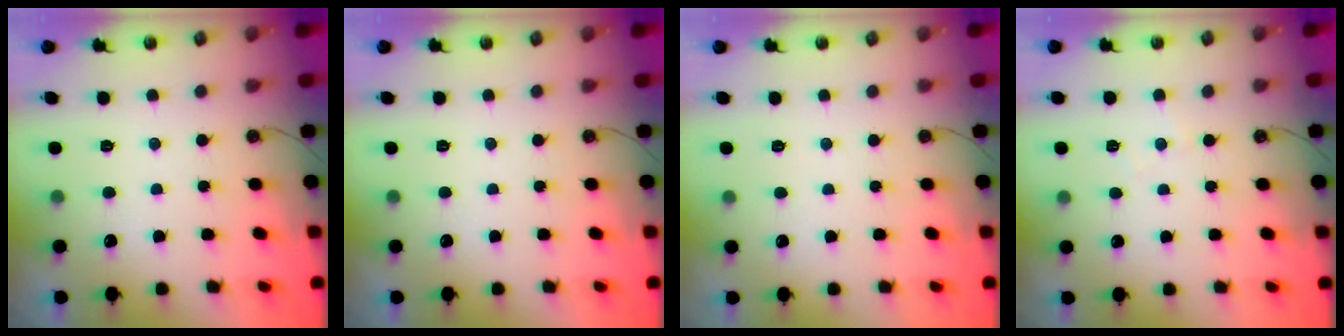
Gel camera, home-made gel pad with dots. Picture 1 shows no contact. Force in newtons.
{"total": 0.0}
{"total": 2.8, "press": 2.8, "slide": 0.5}
{"total": 3.0, "press": 2.9, "slide": 0.5}